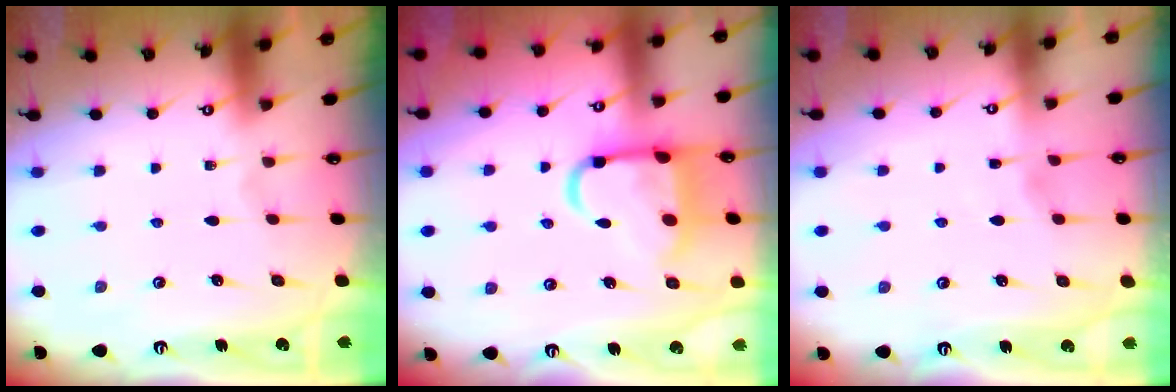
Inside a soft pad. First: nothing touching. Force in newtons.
{"total": 12.6, "press": 12.5, "slide": 1.5}
{"total": 1.9, "press": 1.9, "slide": 0.4}